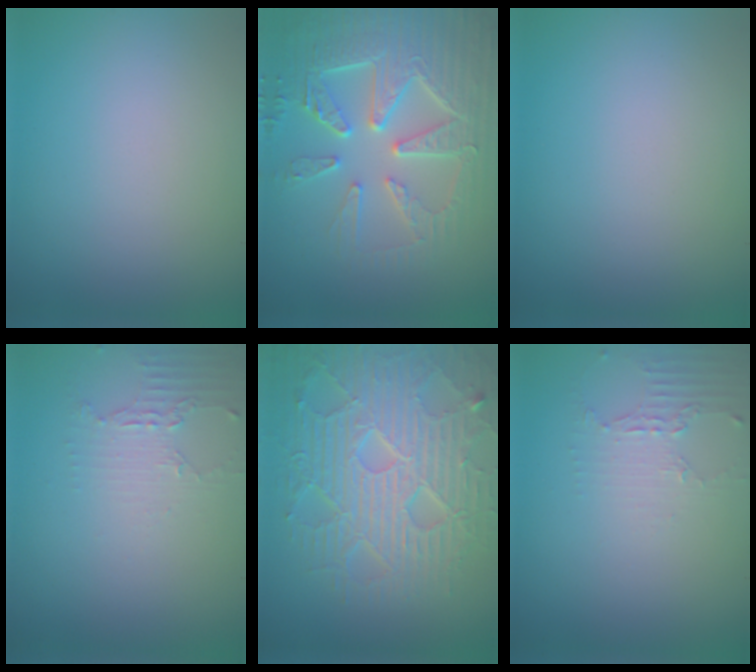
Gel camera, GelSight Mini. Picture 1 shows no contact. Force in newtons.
{"total": 7.7, "press": 6.1, "slide": 4.7}
{"total": 0.0}
{"total": 2.2, "press": 1.6, "slide": 1.5}
{"total": 9.2, "press": 6.2, "slide": 6.8}
{"total": 2.0, "press": 1.5, "slide": 1.4}